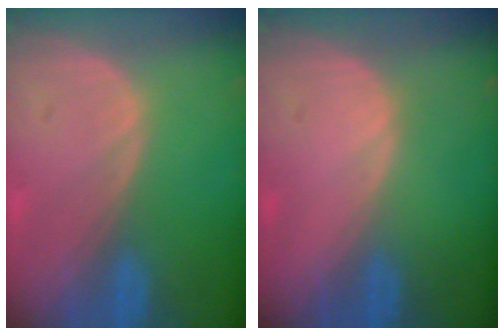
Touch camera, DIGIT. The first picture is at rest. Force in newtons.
{"total": 0.6, "press": 0.1, "slide": 0.6}